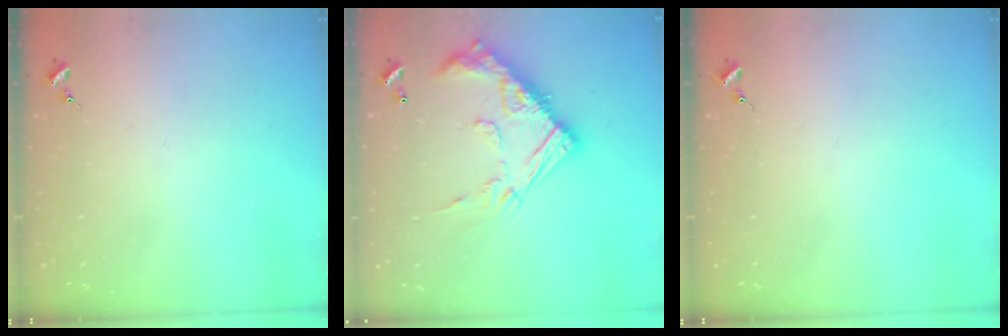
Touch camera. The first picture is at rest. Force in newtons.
{"total": 20.8, "press": 20.8, "slide": 0.6}
{"total": 0.0}